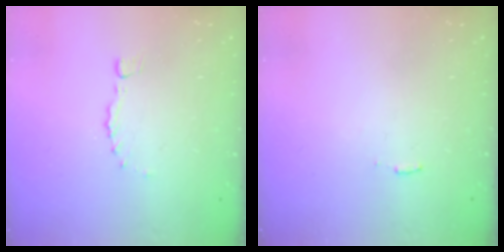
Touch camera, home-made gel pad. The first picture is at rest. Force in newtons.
{"total": 3.0, "press": 3.0, "slide": 0.2}